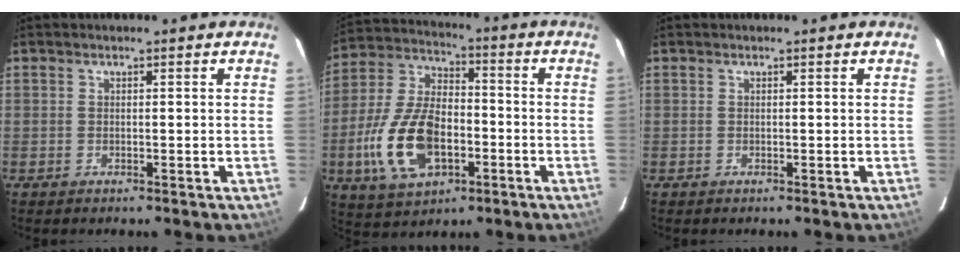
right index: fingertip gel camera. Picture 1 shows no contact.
{"total": 17.0, "force": [-5.4, 9.4, 13.1], "torque": [-0.286, 0.002, -0.090]}
{"total": 0.0}